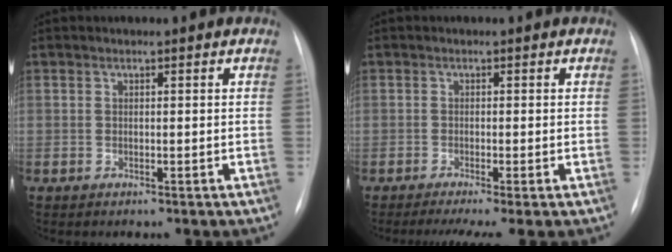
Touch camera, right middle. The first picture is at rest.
{"total": 5.7, "force": [-4.0, 0.3, 4.1], "torque": [-0.060, -0.015, -0.064]}